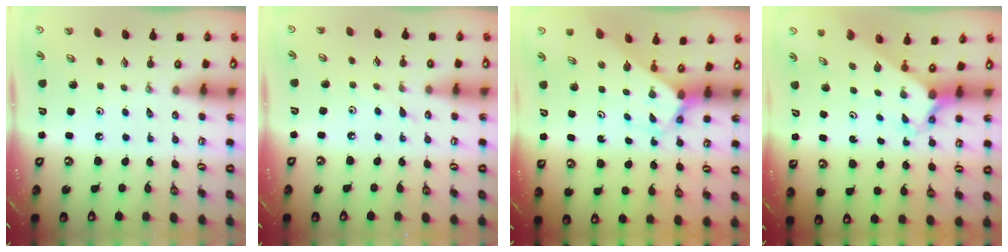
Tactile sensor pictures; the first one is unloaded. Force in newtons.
{"total": 3.7, "press": 3.6, "slide": 0.5}
{"total": 2.4, "press": 2.4, "slide": 0.2}
{"total": 2.7, "press": 2.7, "slide": 0.3}